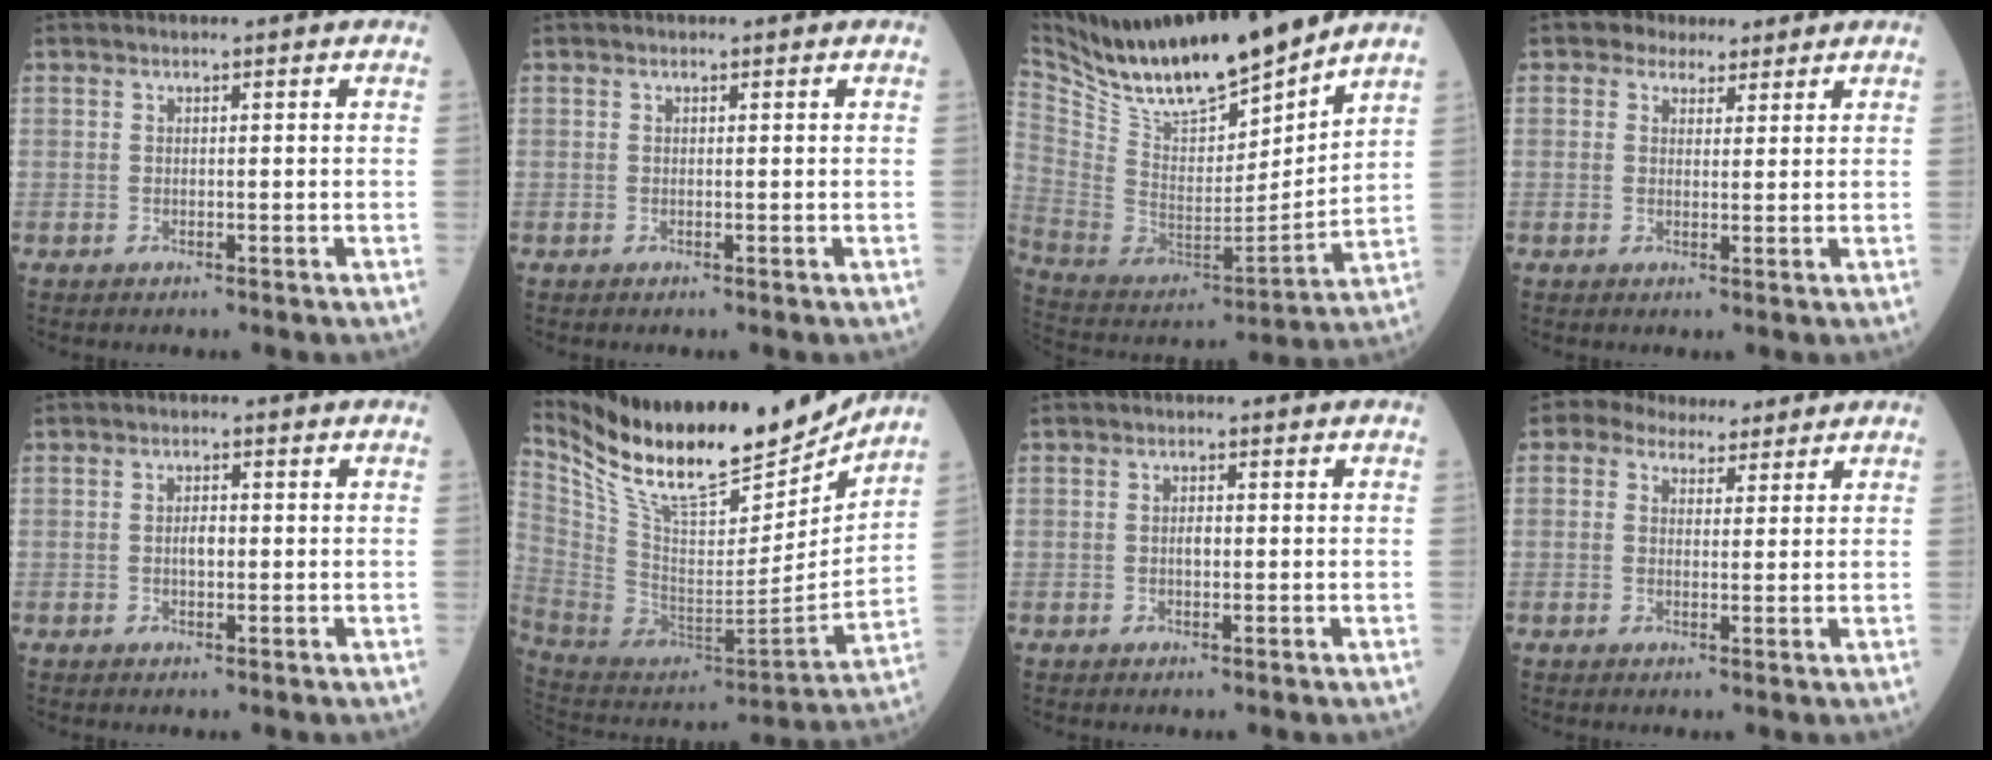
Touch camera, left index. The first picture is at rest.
{"total": 0.0}
{"total": 18.9, "force": [16.5, 2.4, 8.9], "torque": [-0.179, -0.022, 0.305]}
{"total": 3.5, "force": [2.5, 2.4, 0.5], "torque": [-0.006, 0.015, 0.036]}
{"total": 1.9, "force": [-0.1, 0.9, 1.6], "torque": [-0.029, 0.003, -0.002]}
{"total": 24.1, "force": [20.6, 5.4, 11.2], "torque": [-0.210, -0.028, 0.346]}
{"total": 1.4, "force": [-0.1, 0.7, 1.2], "torque": [-0.022, 0.003, -0.002]}
{"total": 5.6, "force": [4.2, 3.2, 1.7], "torque": [-0.029, 0.025, 0.068]}